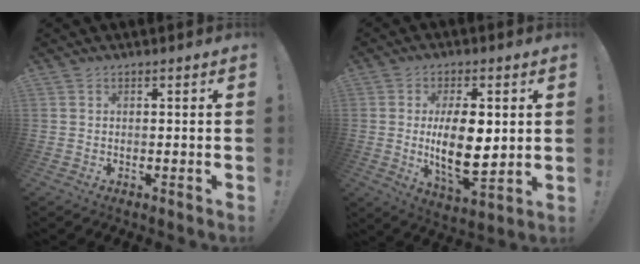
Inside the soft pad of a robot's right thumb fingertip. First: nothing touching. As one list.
[{"total": 15.1, "force": [0.8, 6.6, 13.5], "torque": [-0.227, -0.020, 0.005]}]